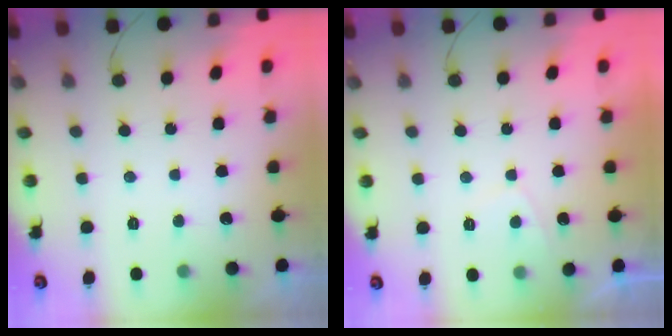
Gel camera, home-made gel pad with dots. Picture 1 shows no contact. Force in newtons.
{"total": 2.3, "press": 2.2, "slide": 0.6}